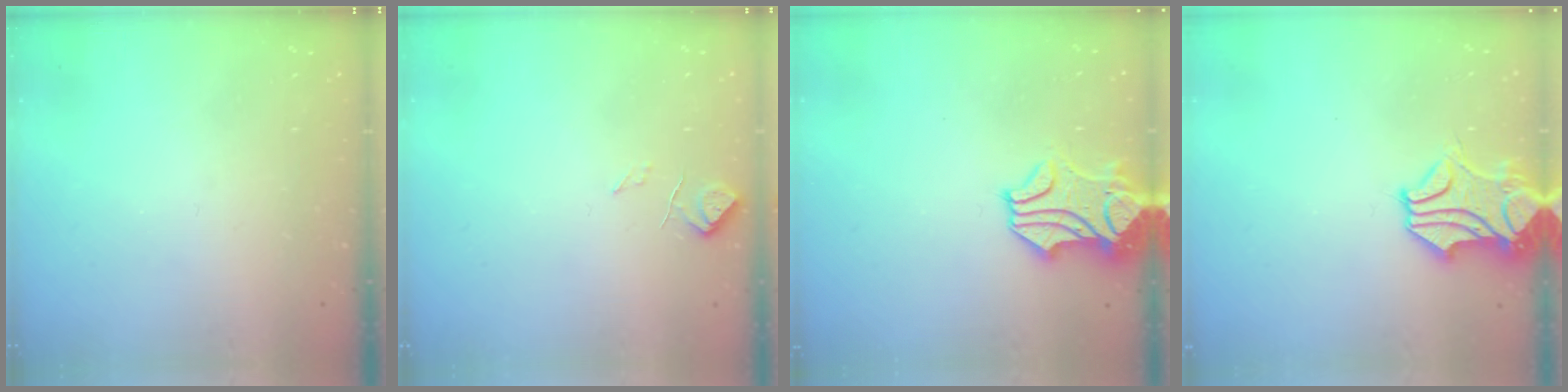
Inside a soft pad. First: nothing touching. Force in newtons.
{"total": 4.6, "press": 4.5, "slide": 0.9}
{"total": 1.9, "press": 1.4, "slide": 1.3}
{"total": 2.4, "press": 2.1, "slide": 1.2}